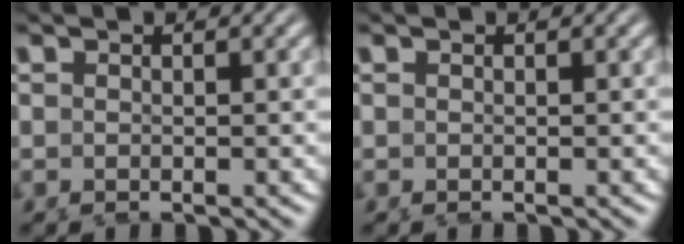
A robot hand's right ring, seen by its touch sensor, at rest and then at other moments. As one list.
[{"total": 0.0}]